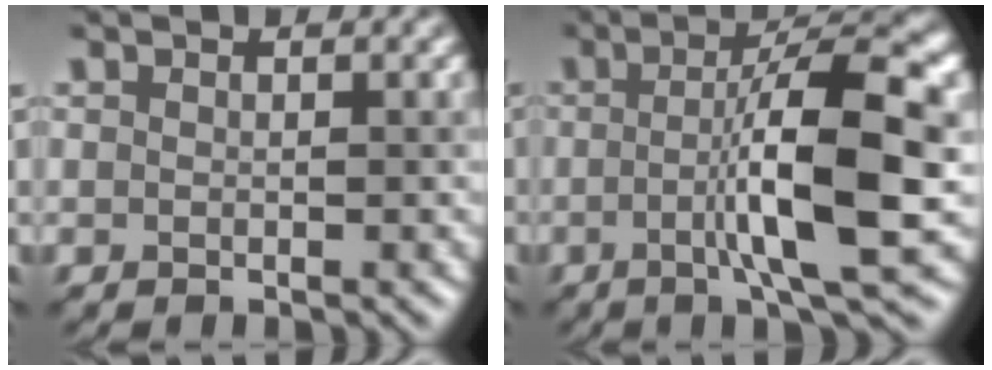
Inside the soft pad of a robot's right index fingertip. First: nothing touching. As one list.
[{"total": 9.9, "force": [-1.1, 1.7, 9.7], "torque": [-0.134, 0.026, -0.016]}]